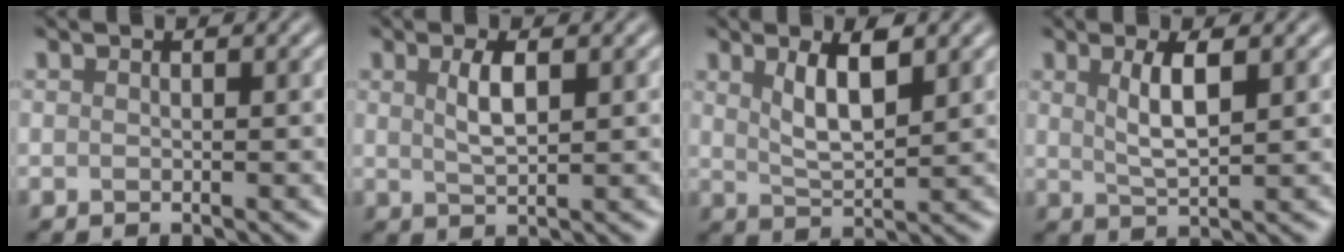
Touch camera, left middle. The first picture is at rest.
{"total": 2.5, "force": [0.9, 0.8, 2.2], "torque": [-0.043, 0.001, 0.018]}
{"total": 3.9, "force": [1.8, 1.3, 3.2], "torque": [-0.064, -0.002, 0.035]}
{"total": 3.2, "force": [1.1, 0.9, 2.9], "torque": [-0.053, 0.000, 0.022]}